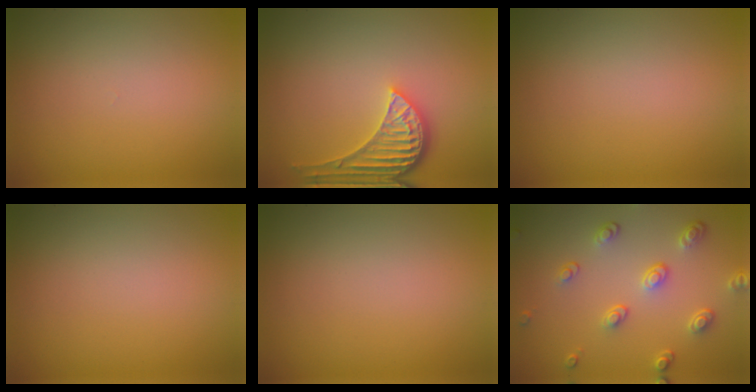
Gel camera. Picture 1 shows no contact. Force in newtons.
{"total": 4.0, "press": 3.4, "slide": 2.1}
{"total": 0.0}
{"total": 0.0}
{"total": 0.0}
{"total": 3.8, "press": 2.9, "slide": 2.4}